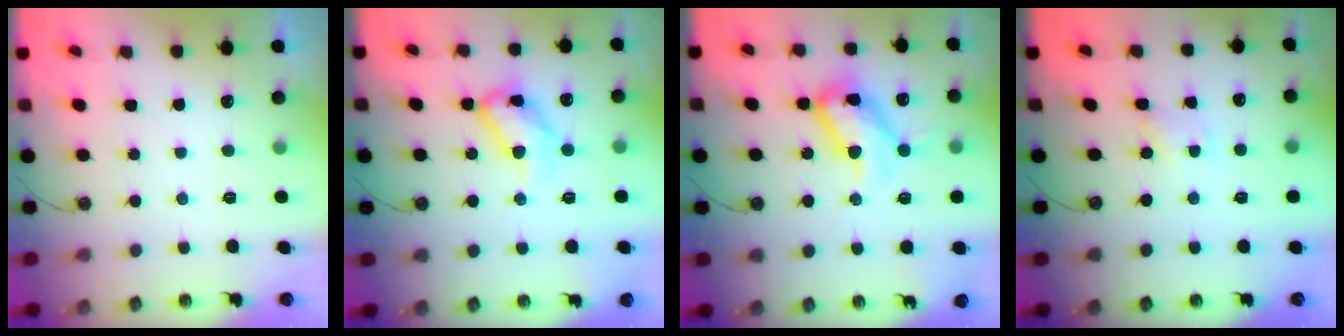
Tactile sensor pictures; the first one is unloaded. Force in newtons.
{"total": 13.8, "press": 13.8, "slide": 0.7}
{"total": 20.0, "press": 19.9, "slide": 2.3}
{"total": 1.9, "press": 1.9, "slide": 0.2}